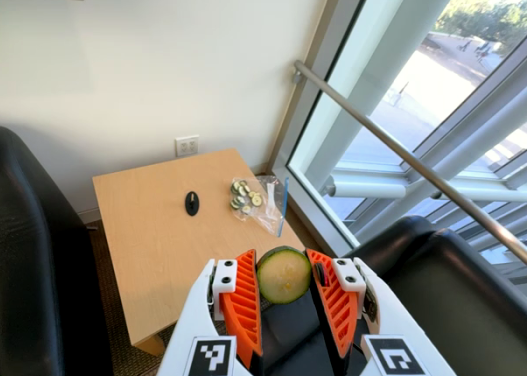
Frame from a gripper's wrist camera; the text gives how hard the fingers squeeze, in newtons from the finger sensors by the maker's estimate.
{"total": 9.9, "left": 9.8, "right": 9.9}